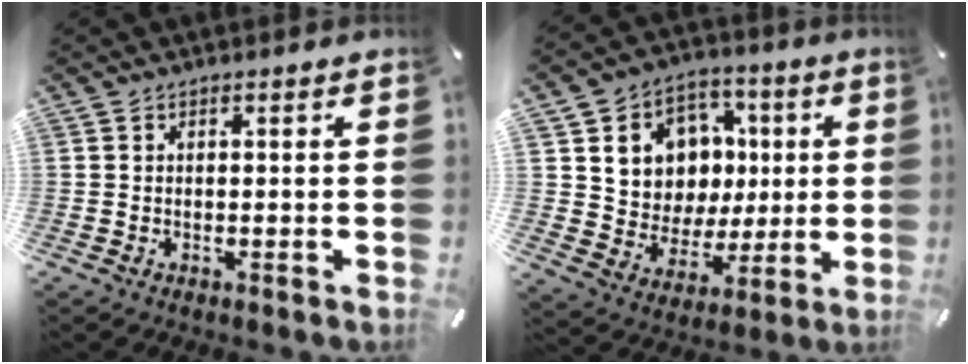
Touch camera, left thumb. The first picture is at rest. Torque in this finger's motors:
{"motor_torque": [1.82, 2.69, 0.27, -0.15, 0.36]}